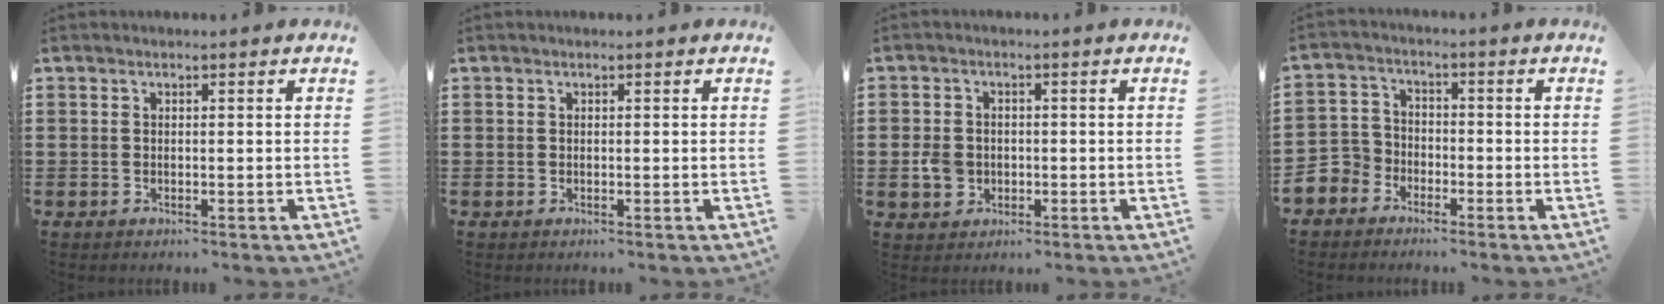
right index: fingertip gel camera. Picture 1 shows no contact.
{"total": 0.0}
{"total": 3.7, "force": [-0.7, 3.1, 1.9], "torque": [-0.047, 0.005, -0.015]}
{"total": 4.3, "force": [-3.0, 3.1, 0.3], "torque": [-0.049, -0.005, -0.072]}